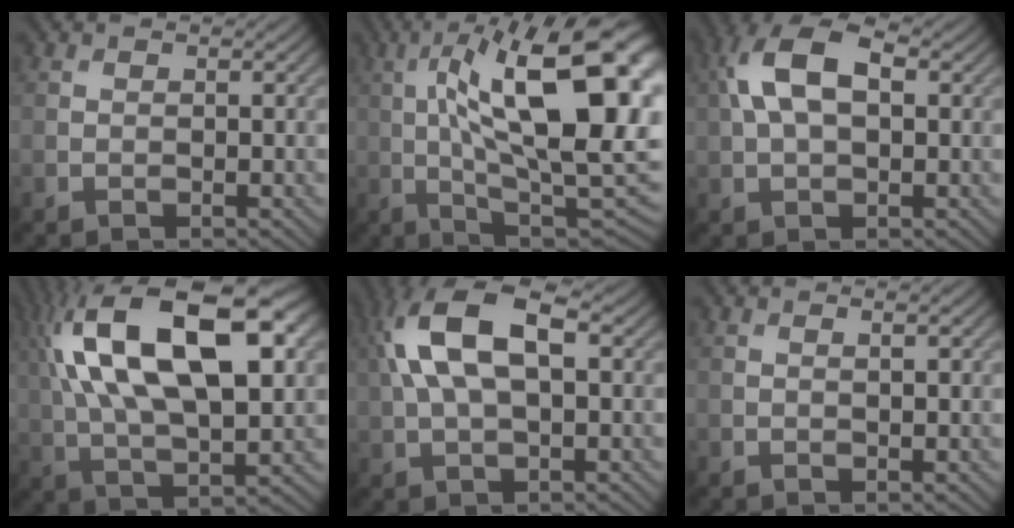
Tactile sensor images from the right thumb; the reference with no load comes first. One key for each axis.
{"total": 21.9, "fx": 4.3, "fy": 8.0, "fz": 19.9, "tx": -0.280, "ty": 0.024, "tz": 0.059}
{"total": 9.4, "fx": 2.2, "fy": 5.1, "fz": 7.6, "tx": -0.170, "ty": 0.022, "tz": 0.033}
{"total": 19.9, "fx": 6.4, "fy": 9.3, "fz": 16.4, "tx": -0.313, "ty": 0.036, "tz": 0.100}
{"total": 11.9, "fx": 3.1, "fy": 5.7, "fz": 9.9, "tx": -0.217, "ty": 0.018, "tz": 0.056}
{"total": 0.8, "fx": 0.4, "fy": 0.0, "fz": 0.7, "tx": -0.013, "ty": 0.002, "tz": 0.008}